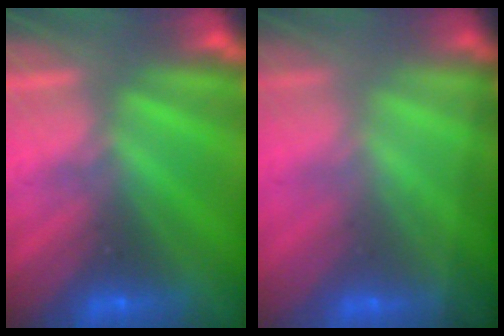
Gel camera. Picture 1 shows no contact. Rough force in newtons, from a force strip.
{"total": 1.4}